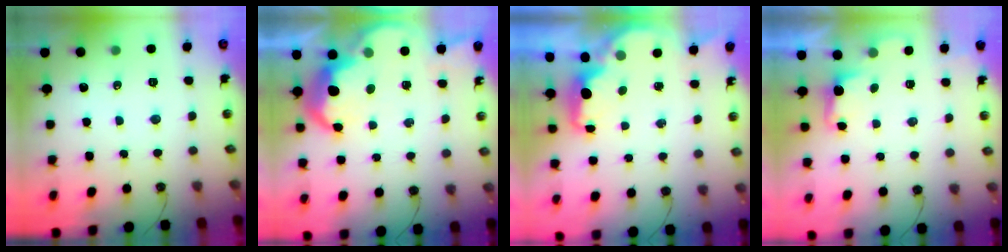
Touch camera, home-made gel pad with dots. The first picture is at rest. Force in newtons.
{"total": 11.1, "press": 11.0, "slide": 0.7}
{"total": 2.6, "press": 2.5, "slide": 0.8}
{"total": 1.4, "press": 1.1, "slide": 0.8}